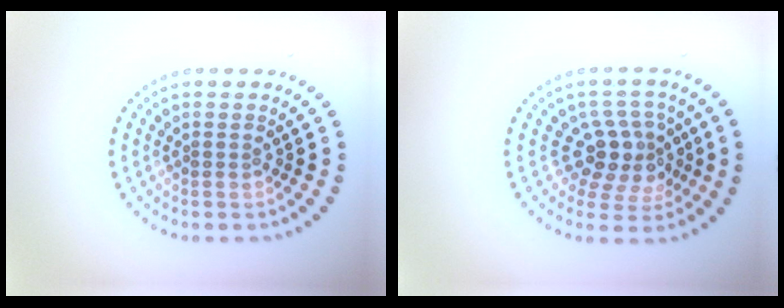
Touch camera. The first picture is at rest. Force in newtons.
{"total": 3.8, "press": 3.3, "slide": 2.0}